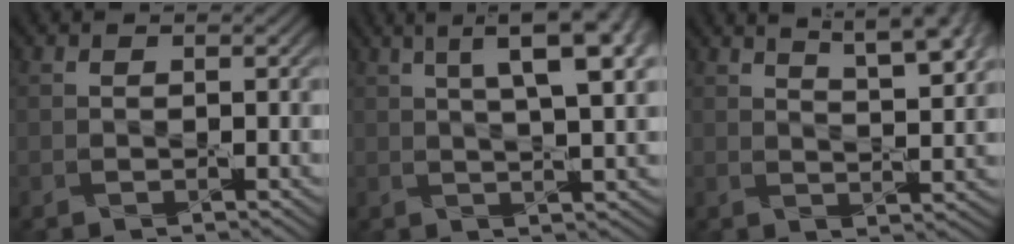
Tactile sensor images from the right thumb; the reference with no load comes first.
{"total": 11.2, "force": [4.8, 3.0, 9.6], "torque": [-0.125, 0.028, 0.064]}
{"total": 9.5, "force": [5.8, 2.9, 7.0], "torque": [-0.093, 0.016, 0.069]}